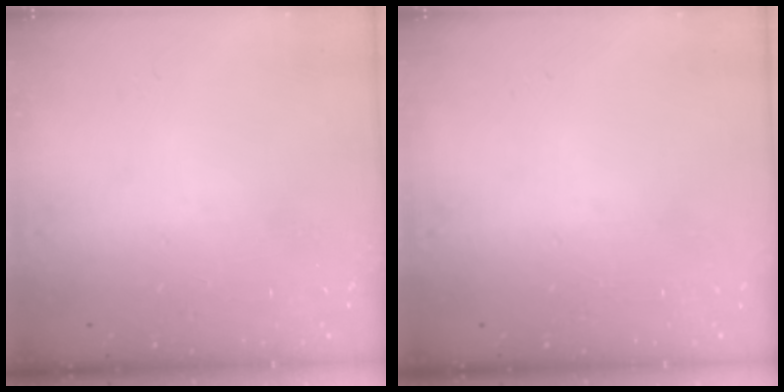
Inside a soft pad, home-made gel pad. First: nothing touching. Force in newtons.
{"total": 0.0}